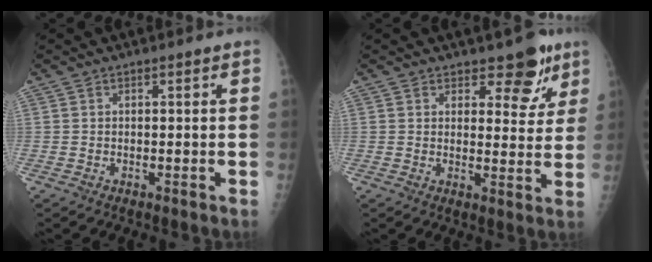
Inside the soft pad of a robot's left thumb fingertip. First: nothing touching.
{"total": 7.0, "force": [4.8, 3.9, 3.3], "torque": [0.000, -0.028, 0.062]}